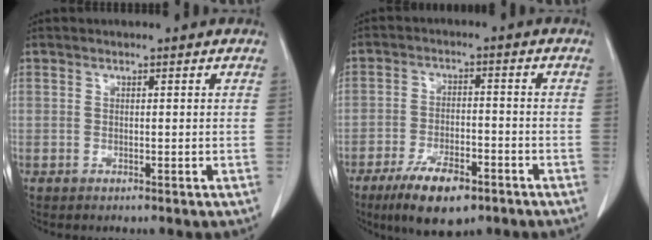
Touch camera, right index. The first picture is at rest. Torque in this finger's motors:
{"motor_torque": [1.15, -0.97, 0.16, 0.06]}